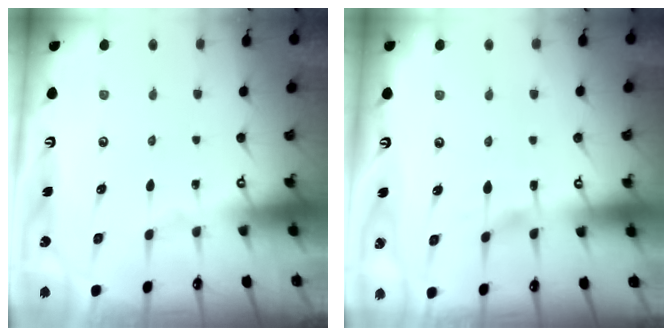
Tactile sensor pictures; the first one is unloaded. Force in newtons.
{"total": 3.4, "press": 3.4, "slide": 0.4}